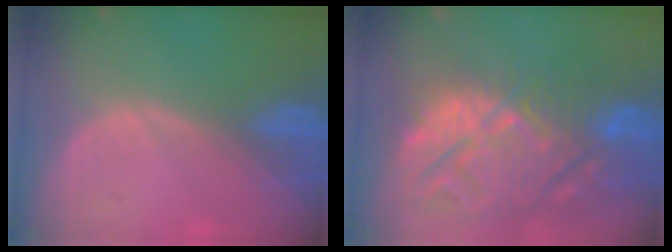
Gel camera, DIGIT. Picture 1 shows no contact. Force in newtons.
{"total": 15.3, "press": 13.2, "slide": 7.8}